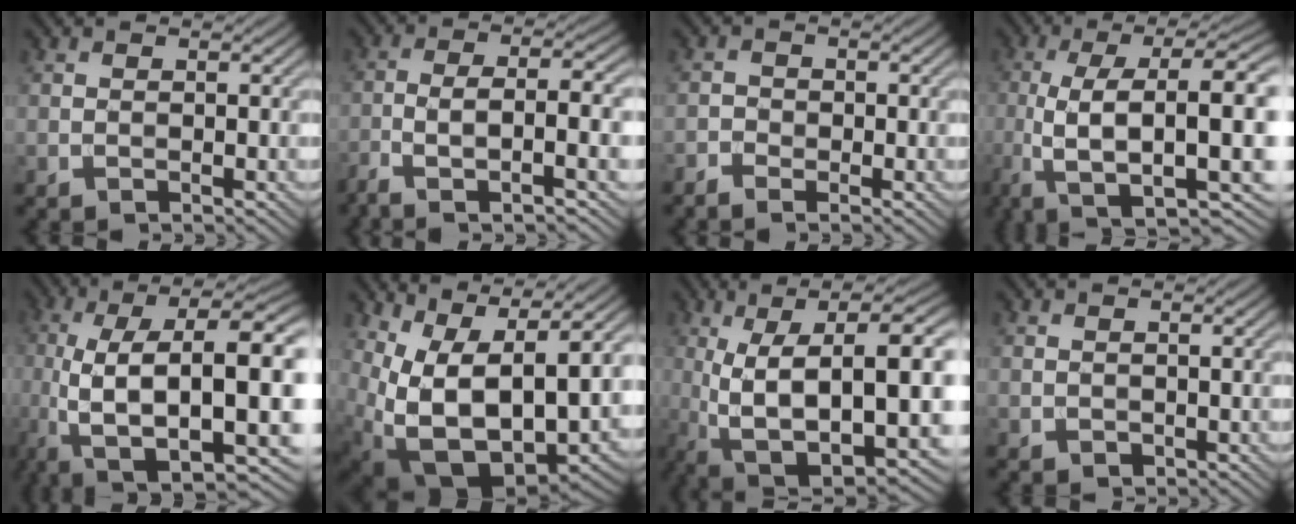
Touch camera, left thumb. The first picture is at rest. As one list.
[{"total": 8.1, "force": [-3.6, 2.1, 6.9], "torque": [-0.120, -0.005, -0.071]}, {"total": 2.3, "force": [-1.5, 1.4, 1.0], "torque": [-0.020, 0.000, -0.036]}, {"total": 15.1, "force": [-3.0, 4.5, 14.1], "torque": [-0.234, 0.007, -0.038]}, {"total": 18.8, "force": [-3.2, 6.2, 17.5], "torque": [-0.273, -0.010, -0.042]}, {"total": 17.4, "force": [1.3, 10.4, 14.0], "torque": [-0.230, -0.027, 0.066]}, {"total": 17.5, "force": [-1.8, 5.8, 16.4], "torque": [-0.247, 0.000, -0.002]}, {"total": 0.8, "force": [0.2, 0.7, 0.2], "torque": [-0.008, -0.005, 0.008]}]